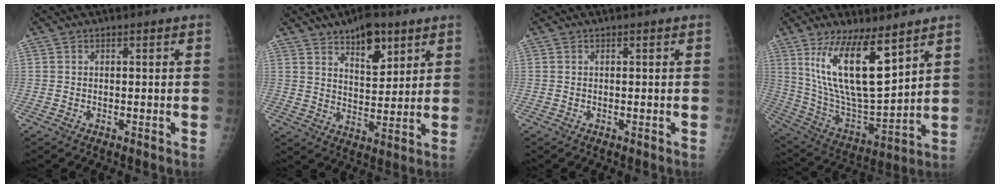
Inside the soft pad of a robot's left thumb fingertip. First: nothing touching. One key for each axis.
{"total": 9.5, "fx": 5.8, "fy": 4.5, "fz": 6.1, "tx": -0.065, "ty": -0.036, "tz": 0.095}
{"total": 0.0}
{"total": 18.0, "fx": 9.1, "fy": 5.9, "fz": 14.3, "tx": -0.253, "ty": -0.054, "tz": 0.185}